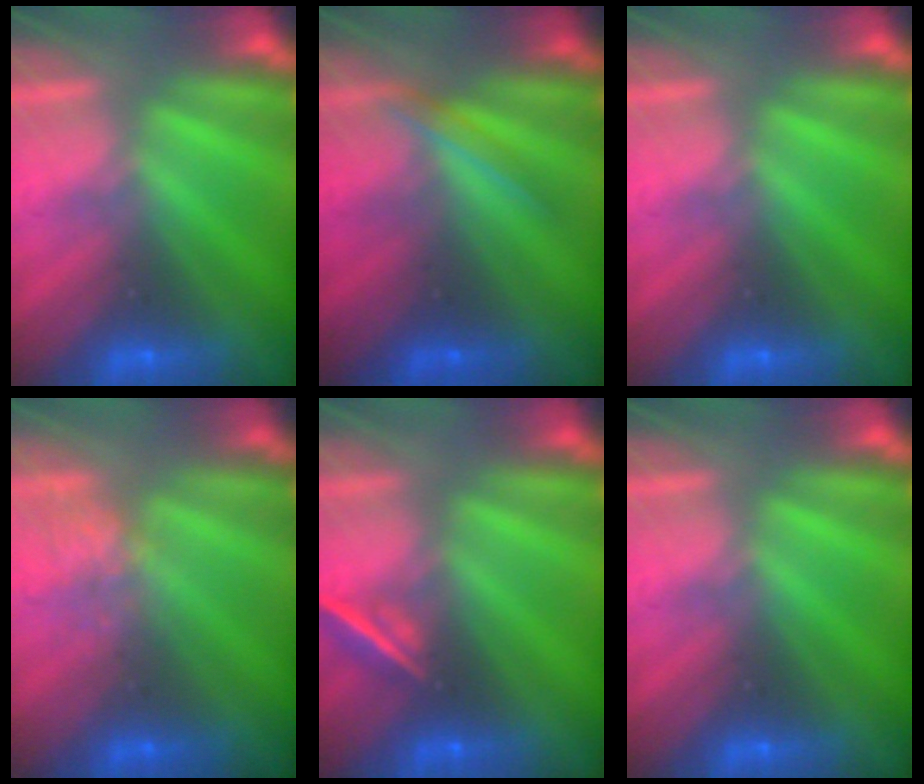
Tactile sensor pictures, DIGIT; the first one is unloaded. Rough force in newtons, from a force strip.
{"total": 1.9}
{"total": 0.0}
{"total": 2.4}
{"total": 2.1}
{"total": 0.0}